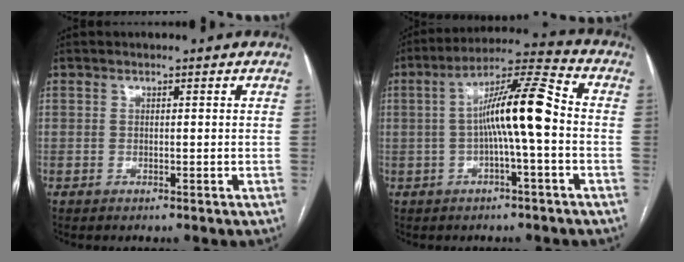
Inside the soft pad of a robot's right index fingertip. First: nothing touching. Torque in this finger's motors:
{"motor_torque": [1.55, -0.20, 0.73, 0.21]}